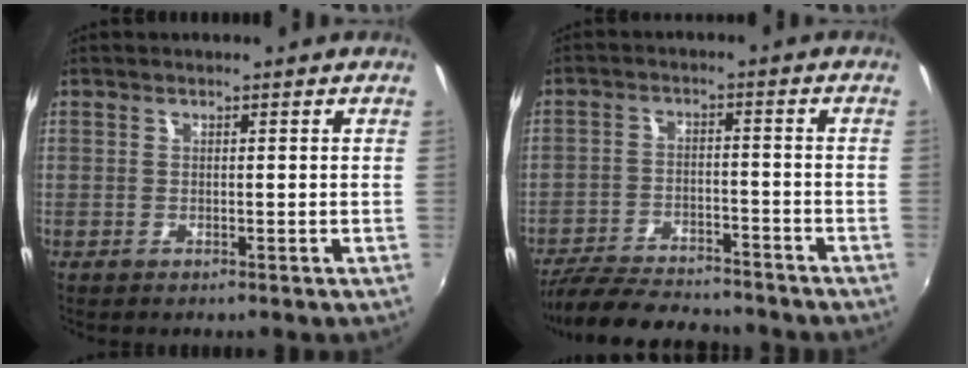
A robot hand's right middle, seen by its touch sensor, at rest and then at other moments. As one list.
[{"total": 15.3, "force": [-13.5, 4.1, 6.1], "torque": [-0.141, -0.013, -0.207]}]